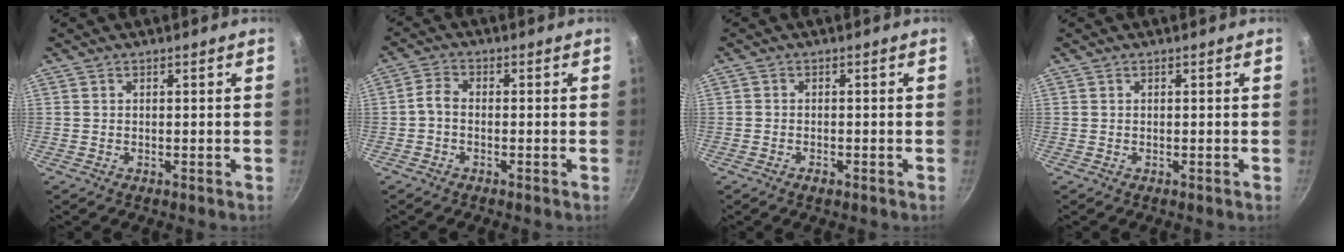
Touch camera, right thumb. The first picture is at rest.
{"total": 2.6, "force": [-1.0, 1.6, 1.8], "torque": [-0.045, 0.015, -0.028]}
{"total": 1.6, "force": [-1.0, 0.8, 0.9], "torque": [-0.020, 0.007, -0.020]}
{"total": 0.0}